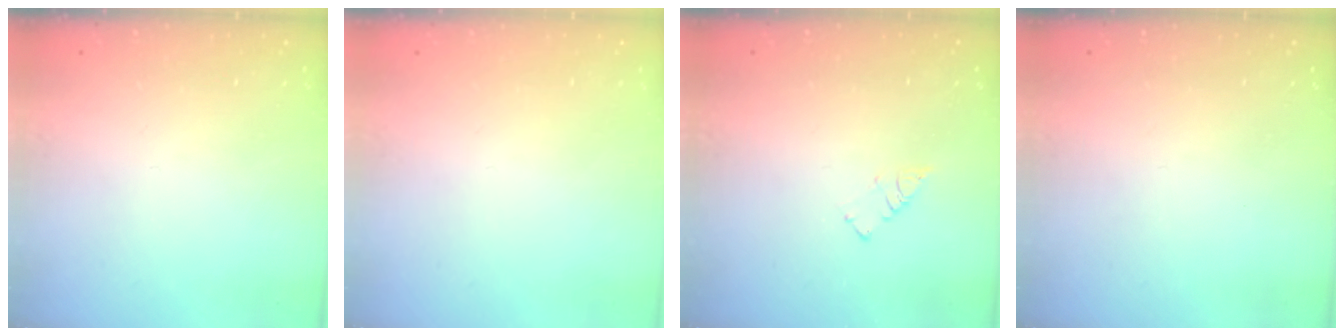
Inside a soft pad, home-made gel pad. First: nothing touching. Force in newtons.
{"total": 1.8, "press": 1.7, "slide": 0.1}
{"total": 2.9, "press": 2.9, "slide": 0.4}
{"total": 0.0}